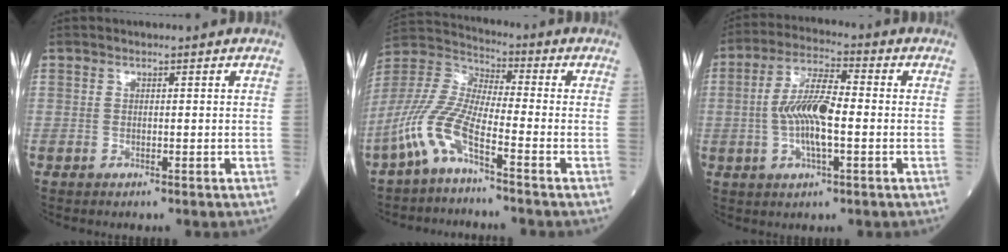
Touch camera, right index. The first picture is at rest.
{"total": 9.9, "force": [-5.6, 1.6, 8.0], "torque": [-0.198, -0.002, -0.123]}
{"total": 9.4, "force": [-0.8, 2.3, 9.1], "torque": [-0.179, 0.008, -0.019]}